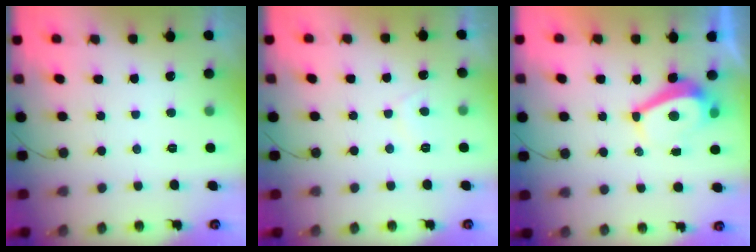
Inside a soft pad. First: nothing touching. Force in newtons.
{"total": 2.6, "press": 2.5, "slide": 0.6}
{"total": 5.0, "press": 5.0, "slide": 0.6}